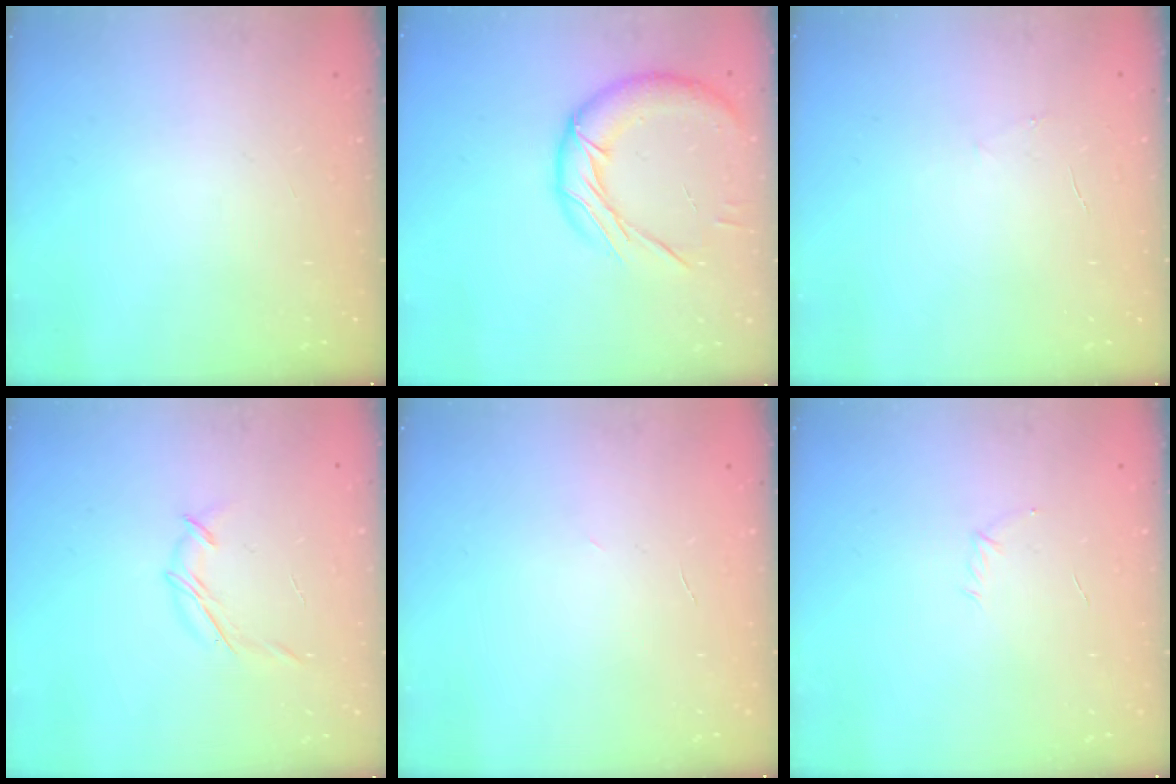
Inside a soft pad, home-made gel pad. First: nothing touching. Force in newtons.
{"total": 14.5, "press": 14.4, "slide": 1.5}
{"total": 3.6, "press": 3.5, "slide": 1.0}
{"total": 5.4, "press": 5.3, "slide": 0.9}
{"total": 1.8, "press": 1.7, "slide": 0.5}
{"total": 3.7, "press": 3.7, "slide": 0.7}